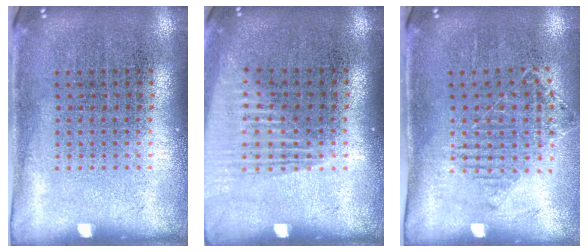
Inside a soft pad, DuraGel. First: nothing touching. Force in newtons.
{"total": 1.3, "press": 1.2, "slide": 0.2}
{"total": 1.1, "press": 1.0, "slide": 0.5}